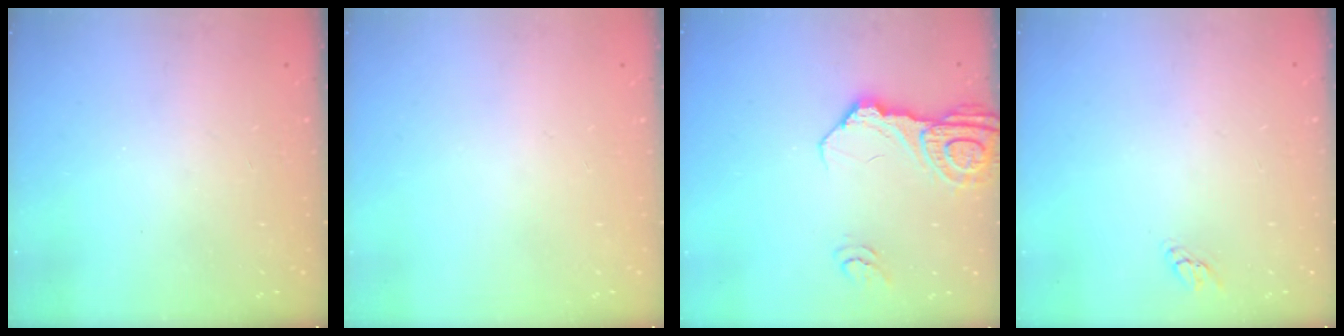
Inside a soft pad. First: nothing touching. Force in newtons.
{"total": 0.0}
{"total": 13.2, "press": 13.2, "slide": 1.4}
{"total": 2.9, "press": 2.9, "slide": 0.2}